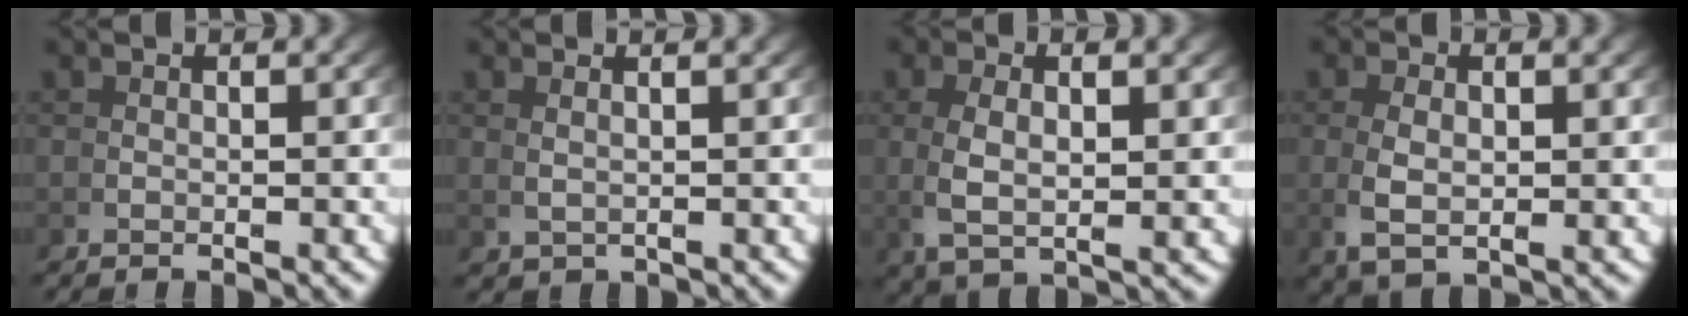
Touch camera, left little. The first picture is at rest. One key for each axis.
{"total": 1.4, "fx": 1.1, "fy": -0.6, "fz": 0.5, "tx": -0.008, "ty": 0.004, "tz": 0.030}
{"total": 3.9, "fx": 0.9, "fy": 1.2, "fz": 3.6, "tx": -0.086, "ty": -0.004, "tz": 0.033}
{"total": 3.1, "fx": 0.3, "fy": 1.3, "fz": 2.8, "tx": -0.072, "ty": -0.010, "tz": 0.021}